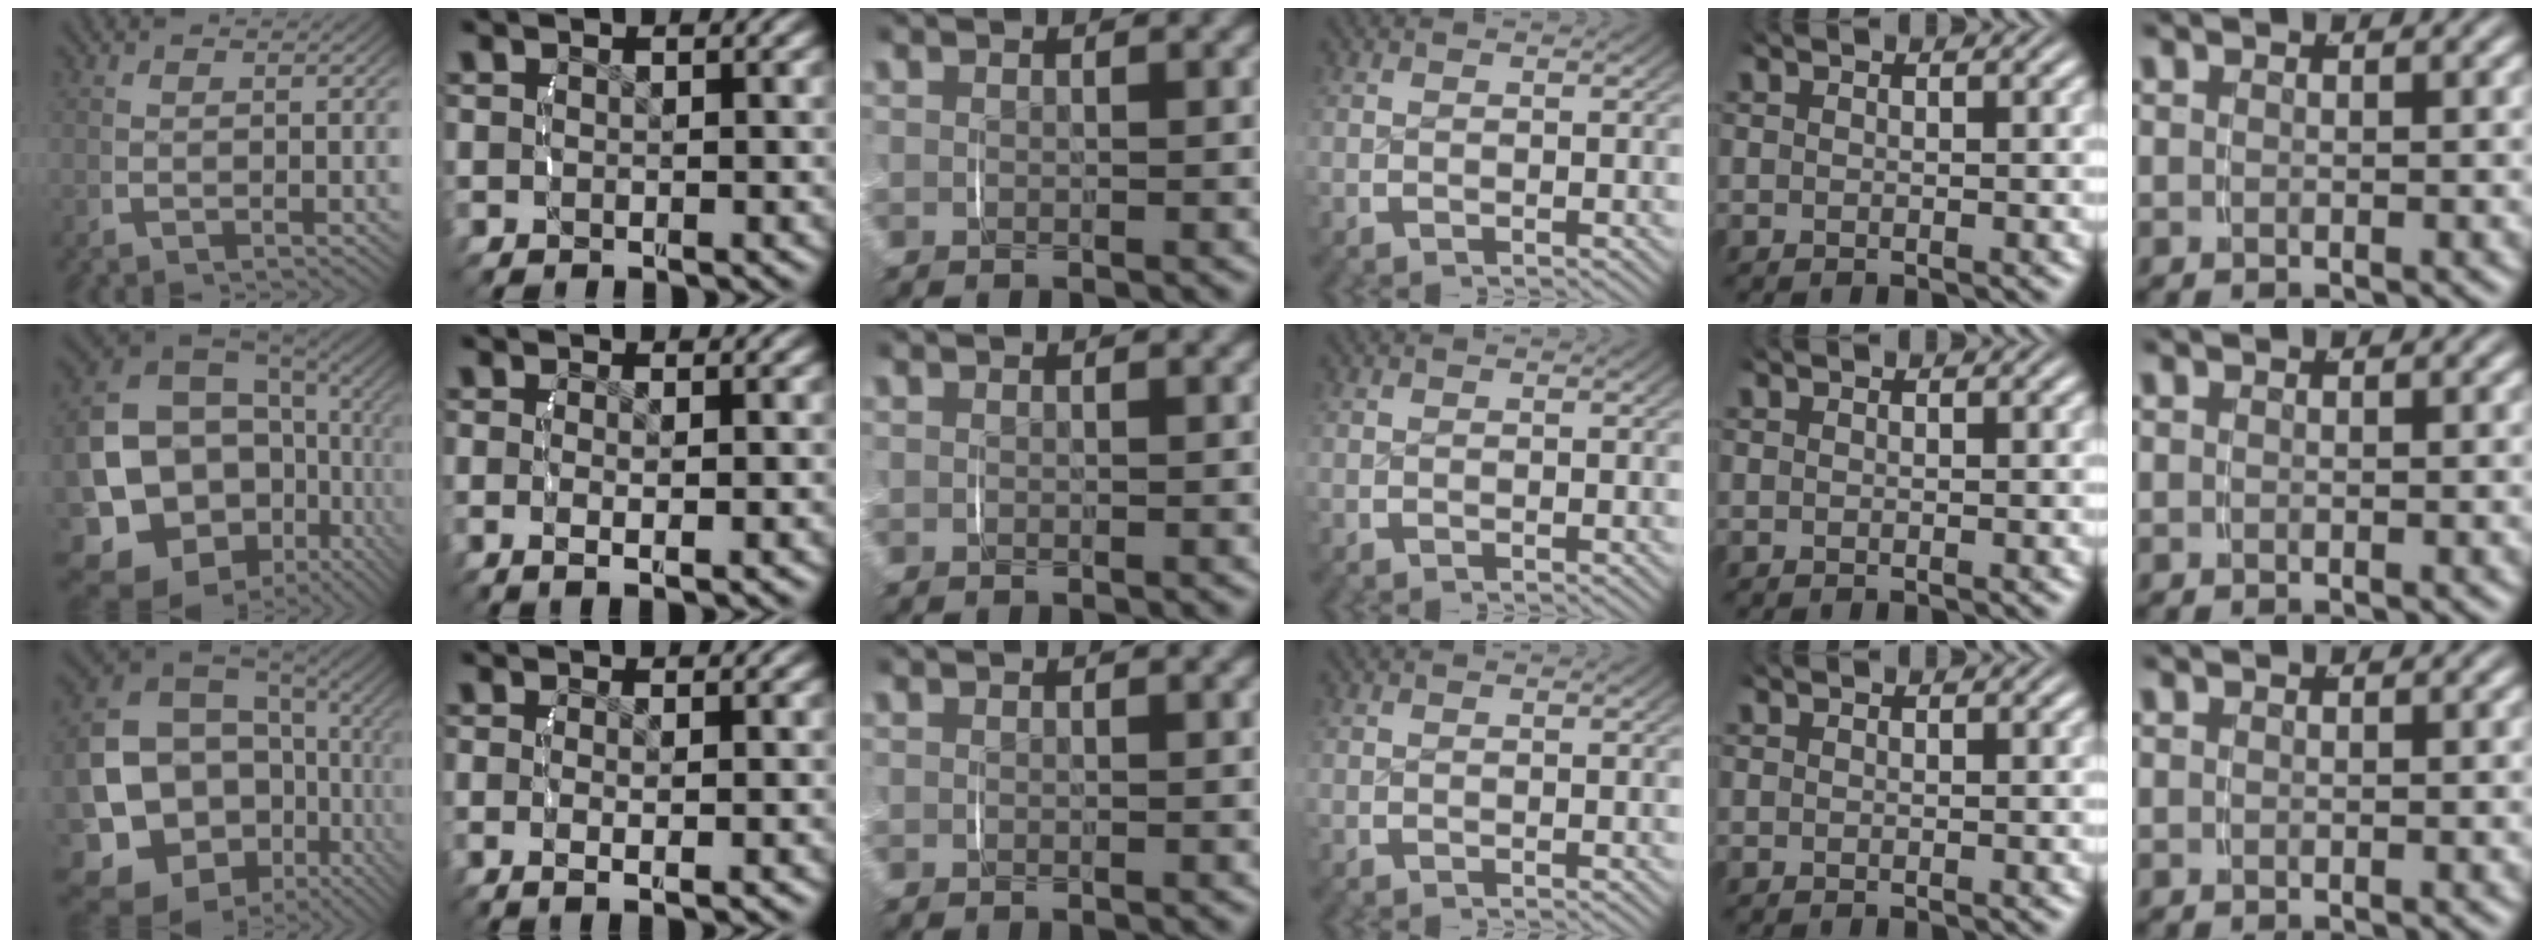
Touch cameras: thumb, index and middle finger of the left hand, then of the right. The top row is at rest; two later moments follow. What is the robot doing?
{"motion": "lift_and_place", "object": "napkin"}